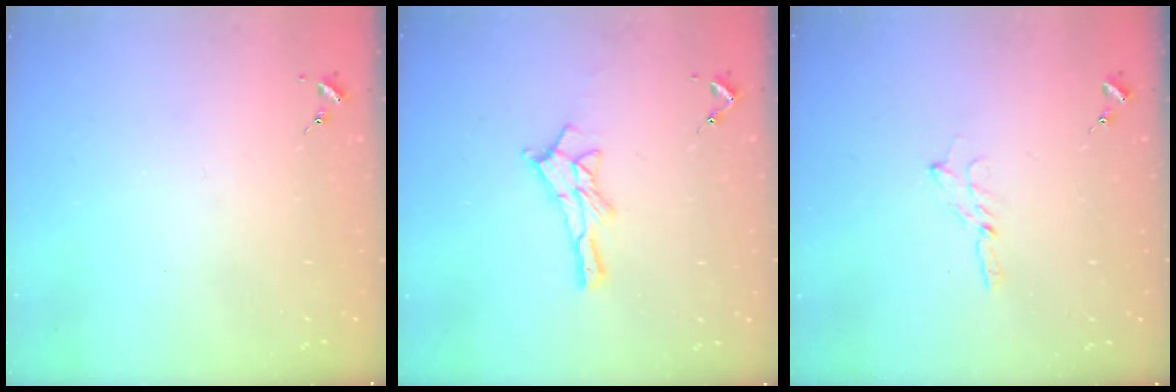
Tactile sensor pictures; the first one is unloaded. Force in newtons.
{"total": 10.1, "press": 10.1, "slide": 0.4}
{"total": 1.8, "press": 1.8, "slide": 0.2}